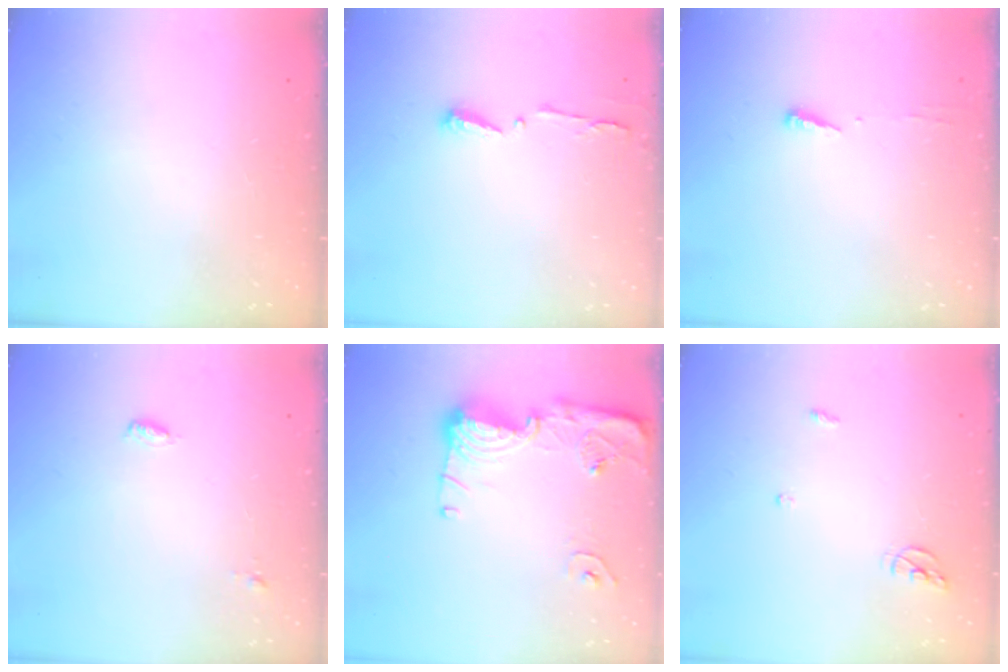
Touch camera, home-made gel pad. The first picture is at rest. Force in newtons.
{"total": 3.7, "press": 3.7, "slide": 0.5}
{"total": 3.7, "press": 3.7, "slide": 0.5}
{"total": 5.0, "press": 4.1, "slide": 2.8}
{"total": 13.8, "press": 13.8, "slide": 1.3}
{"total": 5.6, "press": 5.6, "slide": 0.4}